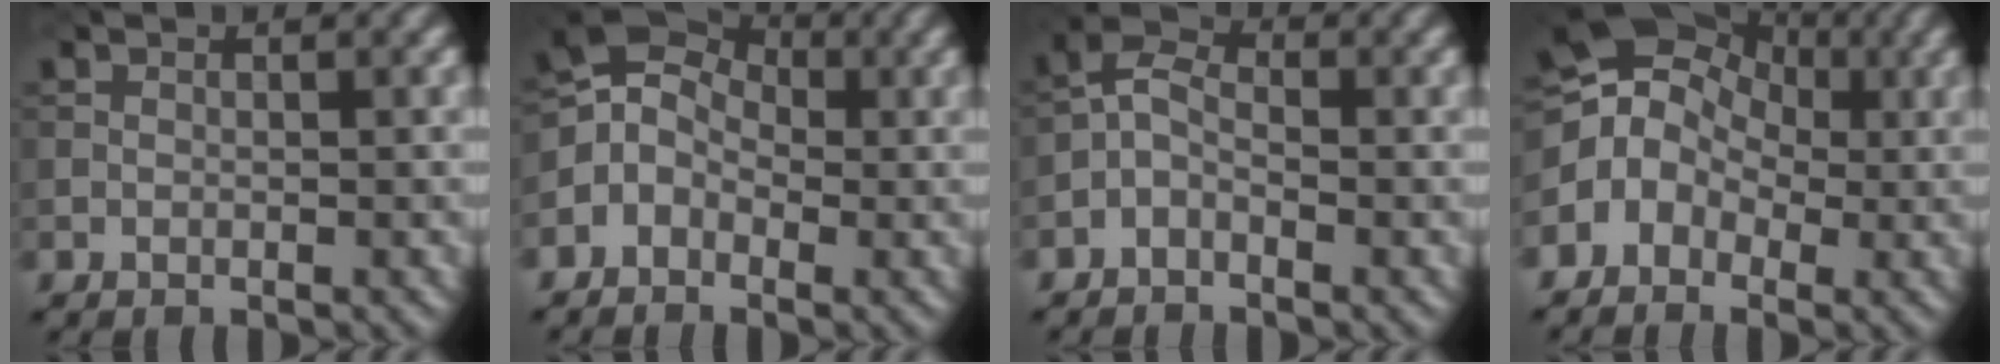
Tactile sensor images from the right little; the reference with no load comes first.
{"total": 5.0, "force": [-1.1, 4.3, 2.4], "torque": [-0.019, 0.026, -0.048]}
{"total": 2.9, "force": [-1.5, 1.8, 1.8], "torque": [-0.033, 0.012, -0.042]}
{"total": 6.8, "force": [-0.8, 5.8, 3.4], "torque": [-0.053, 0.025, -0.052]}